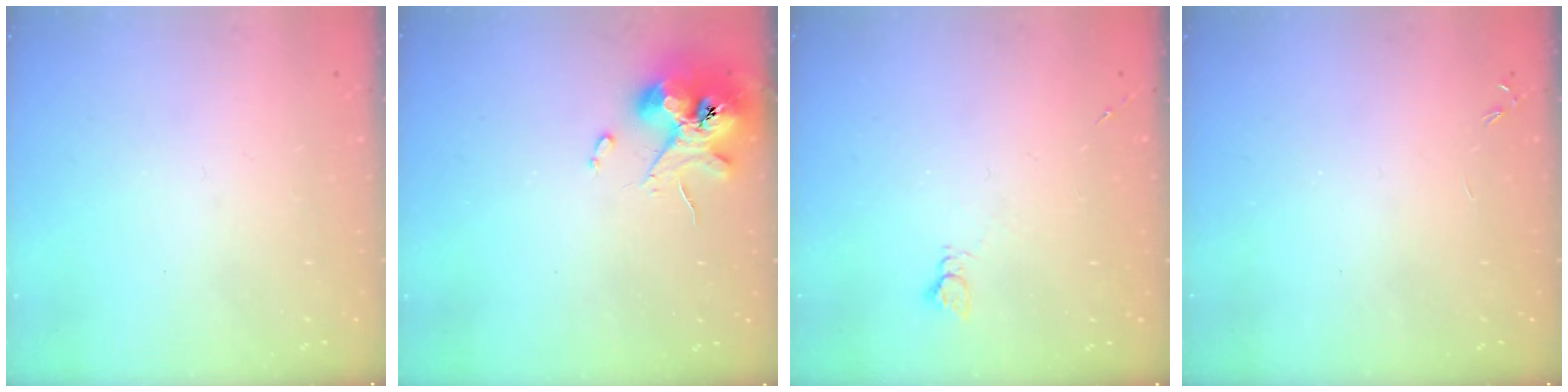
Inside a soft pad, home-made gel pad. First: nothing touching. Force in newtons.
{"total": 11.2, "press": 11.0, "slide": 1.7}
{"total": 2.6, "press": 2.5, "slide": 0.4}
{"total": 0.0}